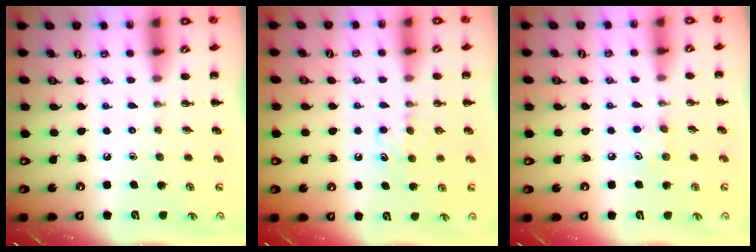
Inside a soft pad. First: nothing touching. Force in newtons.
{"total": 5.0, "press": 4.8, "slide": 1.5}
{"total": 6.8, "press": 6.6, "slide": 1.7}